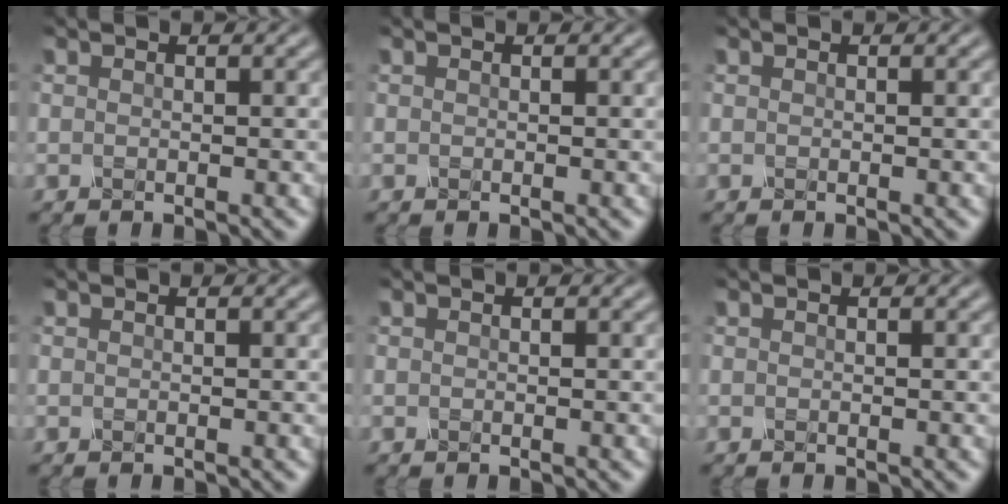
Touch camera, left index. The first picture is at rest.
{"total": 0.0}
{"total": 0.0}
{"total": 0.0}
{"total": 0.0}
{"total": 0.0}